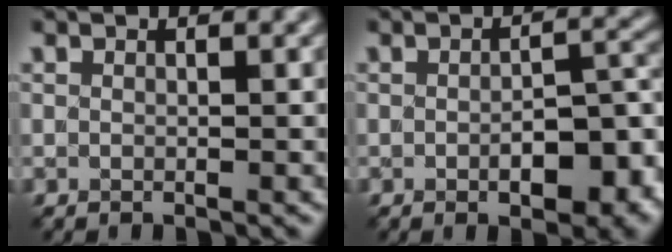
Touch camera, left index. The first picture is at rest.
{"total": 6.3, "force": [-2.2, 2.8, 5.2], "torque": [-0.072, -0.004, -0.025]}